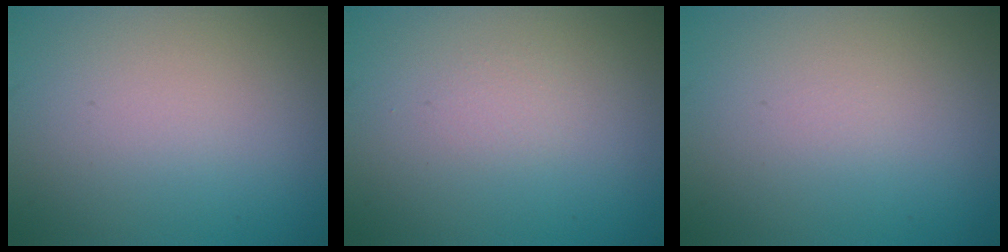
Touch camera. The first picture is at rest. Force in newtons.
{"total": 0.5, "press": 0.5, "slide": 0.1}
{"total": 0.0}